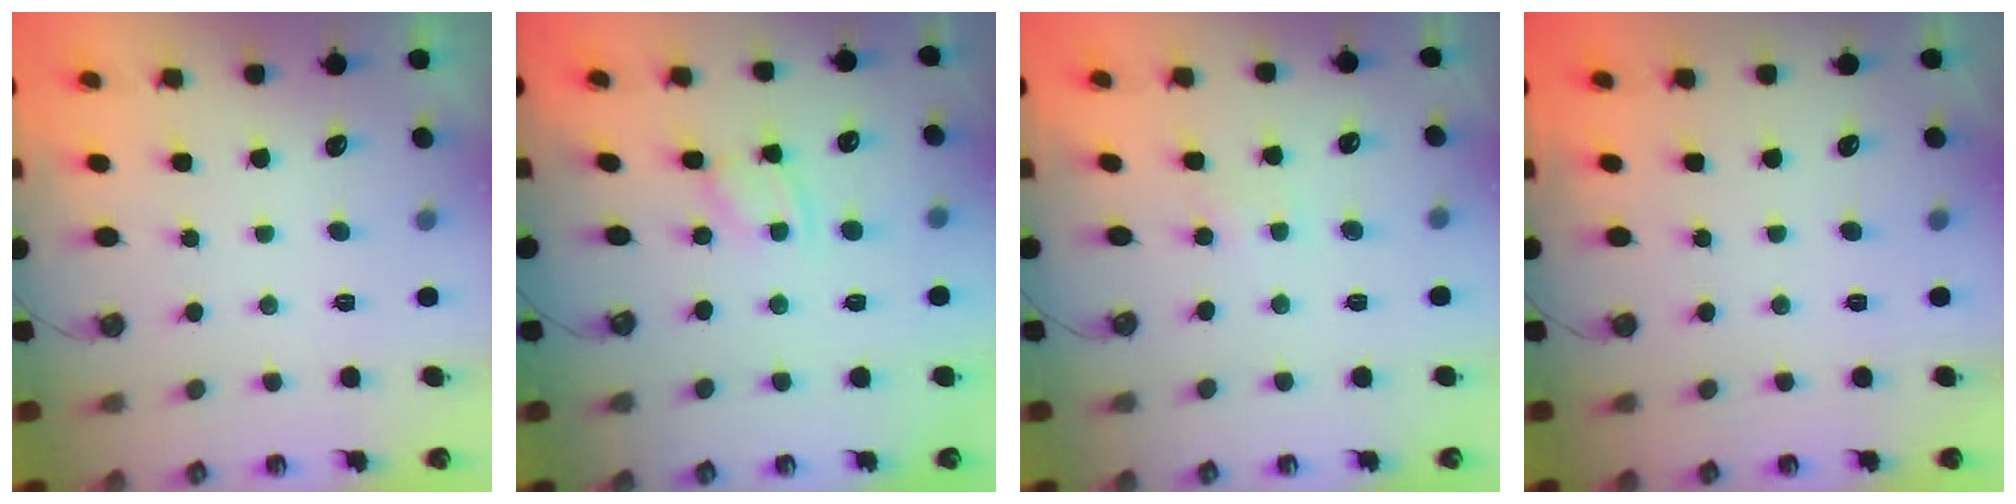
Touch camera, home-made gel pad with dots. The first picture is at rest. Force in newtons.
{"total": 2.1, "press": 2.1, "slide": 0.0}
{"total": 2.8, "press": 2.8, "slide": 0.3}
{"total": 0.0}